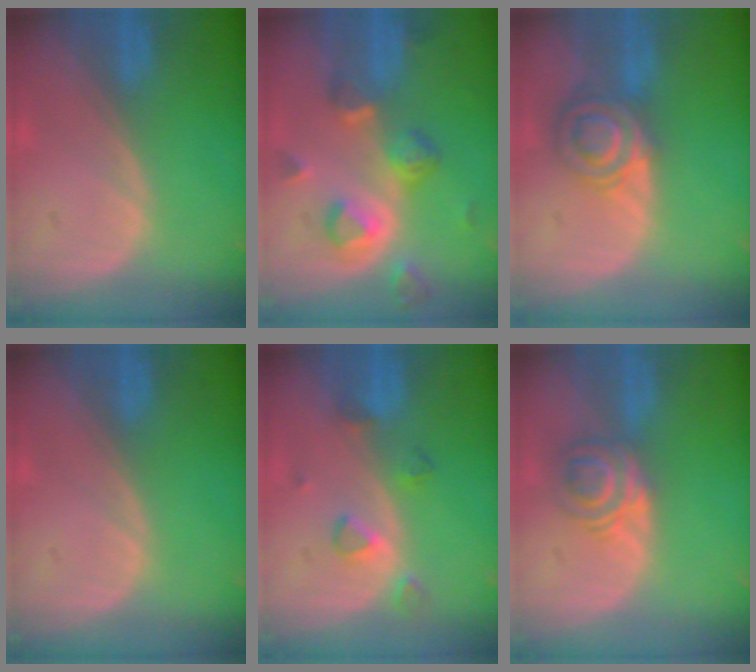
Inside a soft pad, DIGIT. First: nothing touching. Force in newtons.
{"total": 8.2, "press": 7.3, "slide": 3.7}
{"total": 7.2, "press": 6.0, "slide": 3.9}
{"total": 0.0}
{"total": 3.8, "press": 3.7, "slide": 0.8}
{"total": 5.9, "press": 4.8, "slide": 3.4}